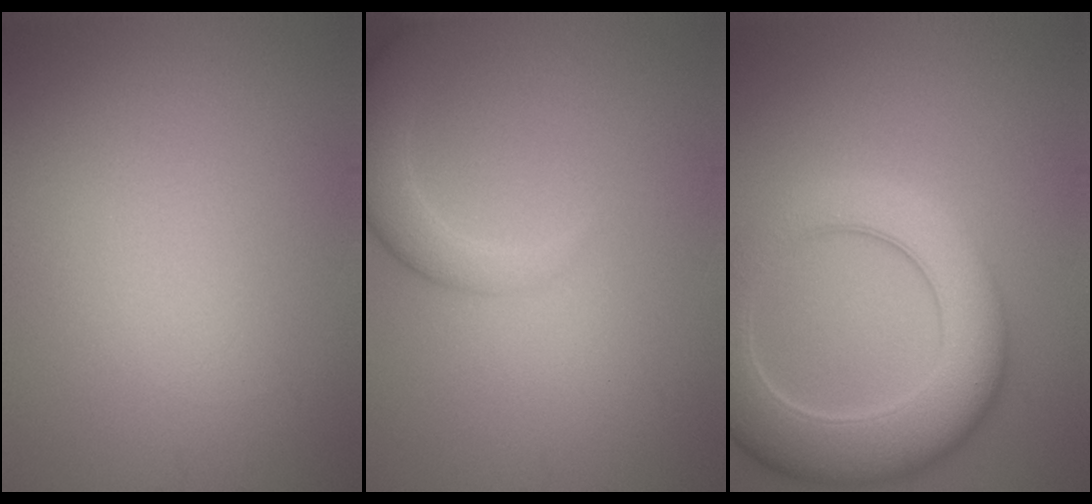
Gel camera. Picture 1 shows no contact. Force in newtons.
{"total": 3.7, "press": 3.7, "slide": 0.2}
{"total": 8.7, "press": 8.7, "slide": 0.4}